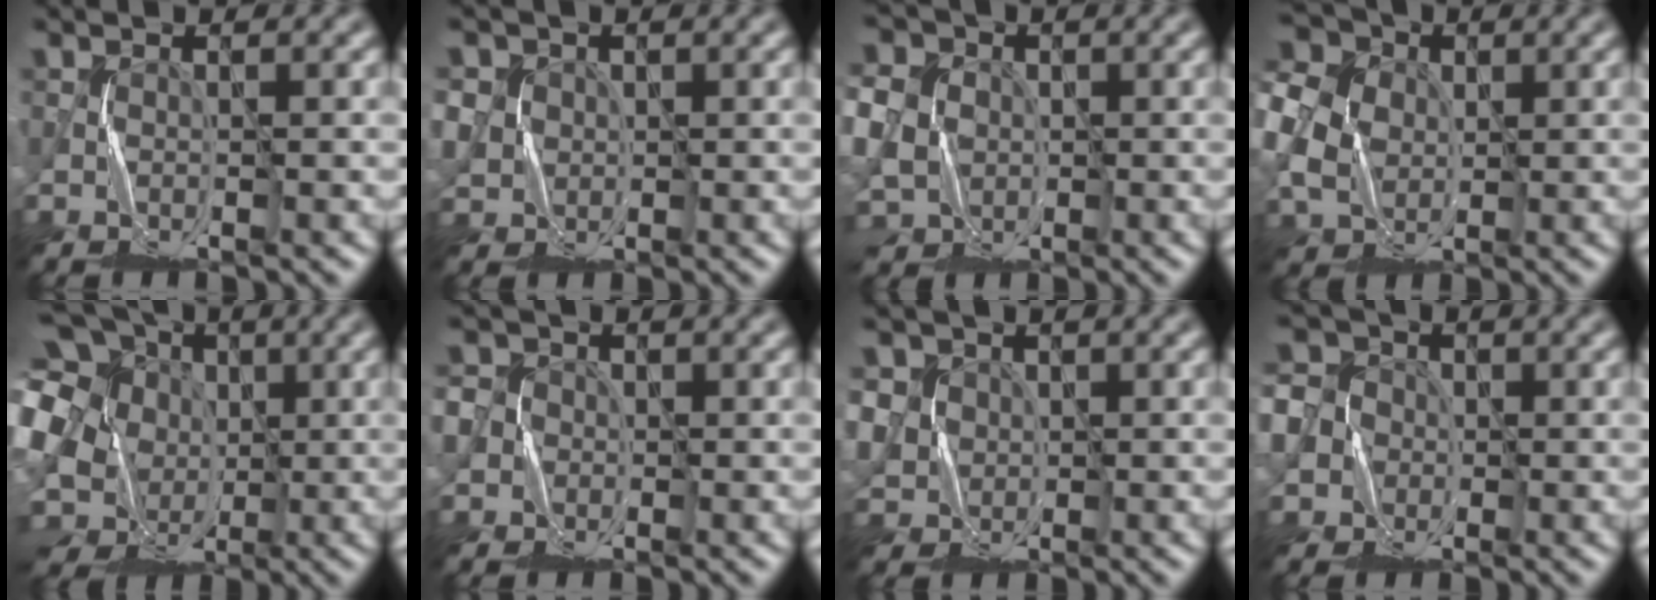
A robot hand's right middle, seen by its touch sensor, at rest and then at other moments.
{"total": 2.9, "force": [0.4, 2.8, 0.3], "torque": [-0.025, 0.001, 0.011]}
{"total": 11.4, "force": [0.0, 10.3, 4.8], "torque": [-0.138, 0.011, -0.027]}
{"total": 7.8, "force": [0.4, 6.7, 4.0], "torque": [-0.119, 0.017, -0.008]}
{"total": 16.8, "force": [-0.3, 14.4, 8.7], "torque": [-0.213, 0.027, -0.018]}
{"total": 5.0, "force": [0.8, 4.9, 1.0], "torque": [-0.027, 0.038, -0.015]}
{"total": 4.4, "force": [1.1, 4.2, 0.9], "torque": [-0.036, 0.008, 0.019]}
{"total": 9.5, "force": [0.9, 9.0, 3.1], "torque": [-0.088, 0.040, -0.011]}